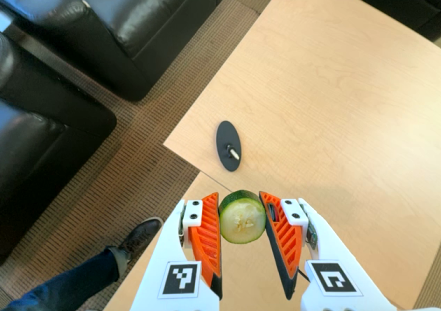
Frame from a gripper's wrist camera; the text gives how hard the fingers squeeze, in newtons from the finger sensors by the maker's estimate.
{"total": 11.1, "left": 10.2, "right": 12.0}